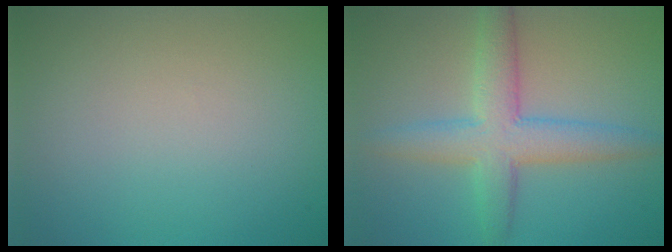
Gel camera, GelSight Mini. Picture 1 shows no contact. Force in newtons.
{"total": 5.3, "press": 5.3, "slide": 0.2}